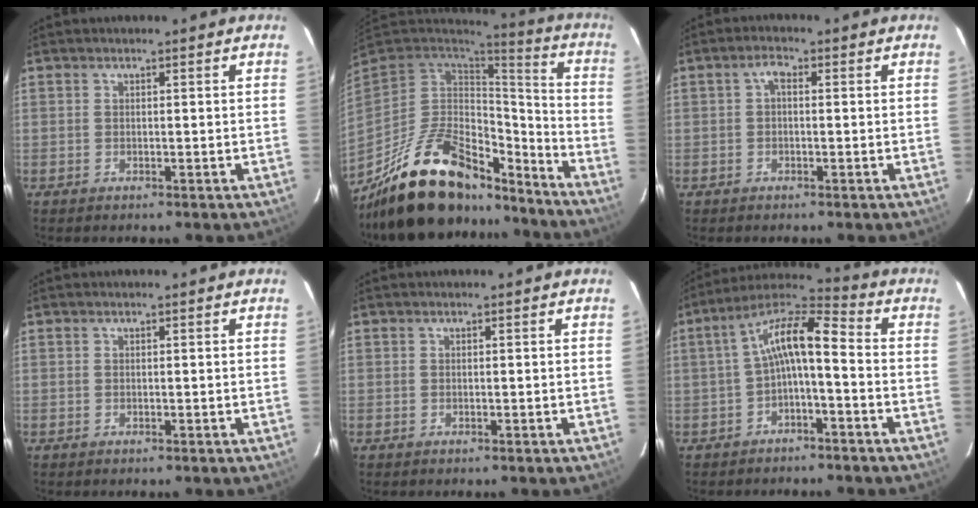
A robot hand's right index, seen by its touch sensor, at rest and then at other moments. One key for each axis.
{"total": 24.5, "fx": -18.3, "fy": 10.1, "fz": 12.8, "tx": -0.249, "ty": 0.006, "tz": -0.283}
{"total": 1.7, "fx": 0.0, "fy": 0.9, "fz": 1.4, "tx": -0.030, "ty": 0.010, "tz": -0.002}
{"total": 0.0}
{"total": 0.0}
{"total": 9.4, "fx": -1.8, "fy": 2.5, "fz": 8.9, "tx": -0.186, "ty": 0.025, "tz": -0.036}